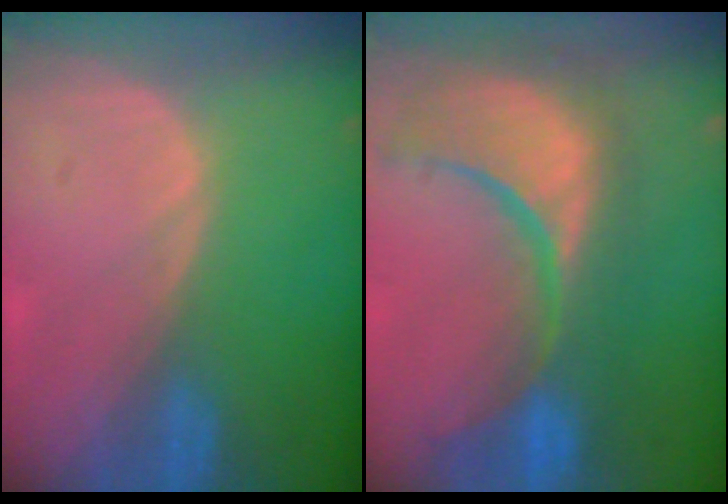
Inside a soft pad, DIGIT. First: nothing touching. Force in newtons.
{"total": 14.0, "press": 12.0, "slide": 7.3}